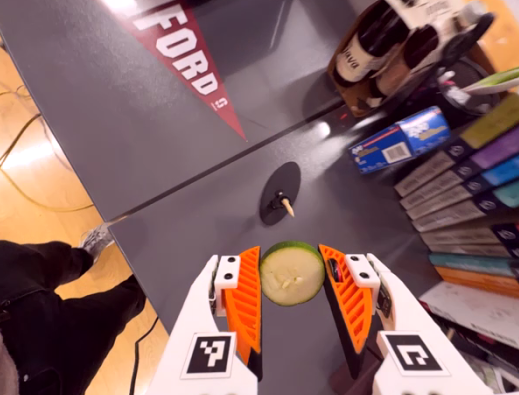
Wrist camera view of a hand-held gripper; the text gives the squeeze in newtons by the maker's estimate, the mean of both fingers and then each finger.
{"total": 10.2, "left": 10.3, "right": 10.0}